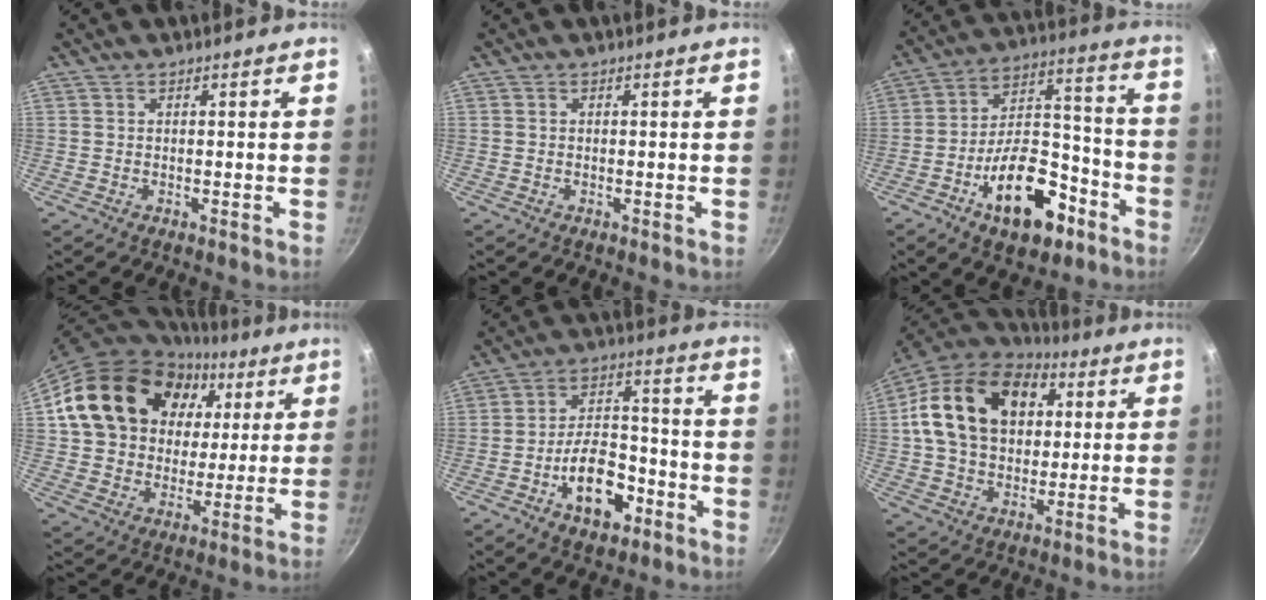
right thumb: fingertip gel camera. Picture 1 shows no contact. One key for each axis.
{"total": 0.0}
{"total": 18.9, "fx": -9.2, "fy": 10.1, "fz": 13.1, "tx": -0.169, "ty": 0.081, "tz": -0.137}
{"total": 24.2, "fx": 7.6, "fy": 19.0, "fz": 13.0, "tx": -0.215, "ty": 0.018, "tz": 0.133}
{"total": 13.0, "fx": -5.8, "fy": 7.6, "fz": 8.9, "tx": -0.116, "ty": 0.050, "tz": -0.091}
{"total": 21.7, "fx": 5.4, "fy": 15.5, "fz": 14.2, "tx": -0.223, "ty": 0.013, "tz": 0.083}